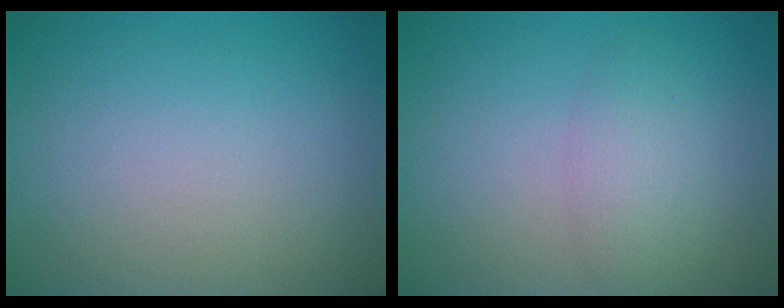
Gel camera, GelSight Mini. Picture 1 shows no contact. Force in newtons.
{"total": 2.7, "press": 2.7, "slide": 0.1}